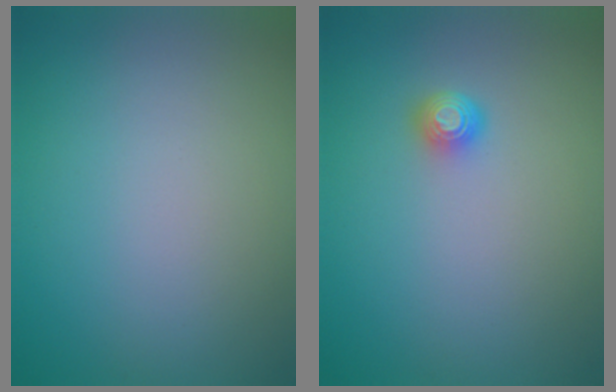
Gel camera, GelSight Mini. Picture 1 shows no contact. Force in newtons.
{"total": 1.7, "press": 1.2, "slide": 1.1}